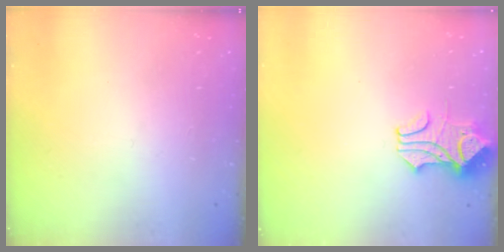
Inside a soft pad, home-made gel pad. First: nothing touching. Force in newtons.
{"total": 1.7, "press": 1.2, "slide": 1.1}